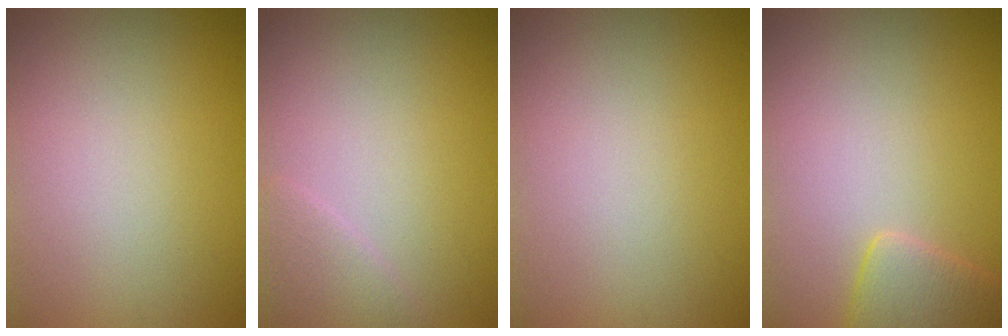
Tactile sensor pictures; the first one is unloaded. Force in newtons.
{"total": 1.6, "press": 1.6, "slide": 0.1}
{"total": 0.0}
{"total": 2.8, "press": 2.7, "slide": 0.3}